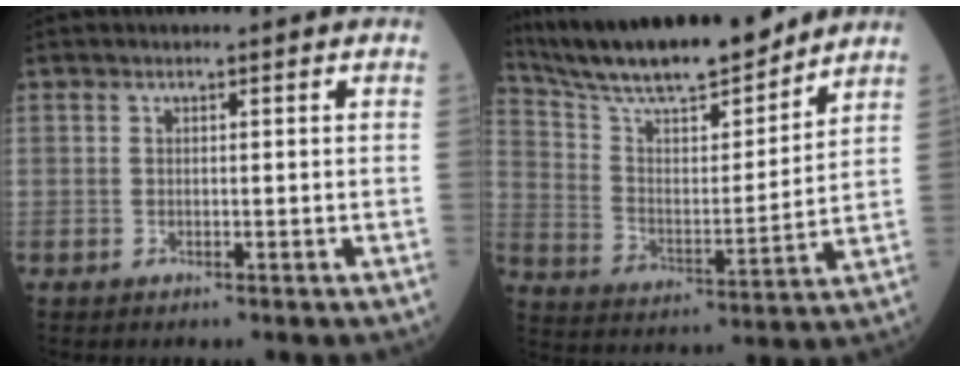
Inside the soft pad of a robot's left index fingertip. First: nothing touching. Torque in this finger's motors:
{"motor_torque": [0.18, -0.77, 0.76, 0.10]}